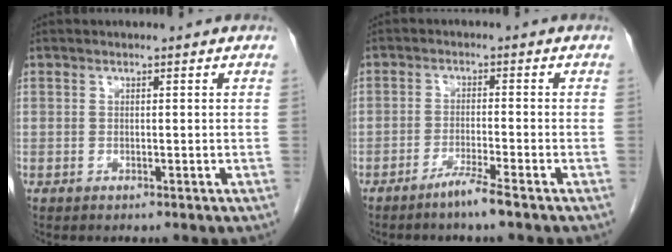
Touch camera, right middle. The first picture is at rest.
{"total": 3.2, "force": [-2.4, -0.6, 2.0], "torque": [-0.042, -0.006, -0.048]}